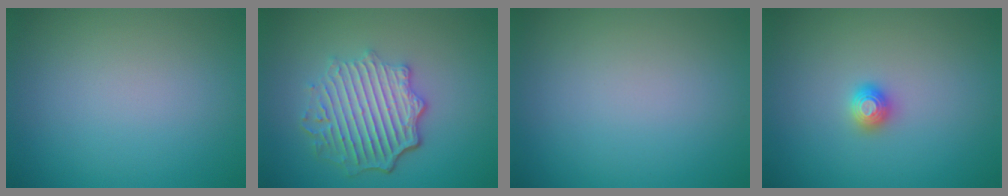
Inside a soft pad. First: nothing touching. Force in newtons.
{"total": 5.9, "press": 4.6, "slide": 3.8}
{"total": 0.0}
{"total": 1.2, "press": 1.2, "slide": 0.3}